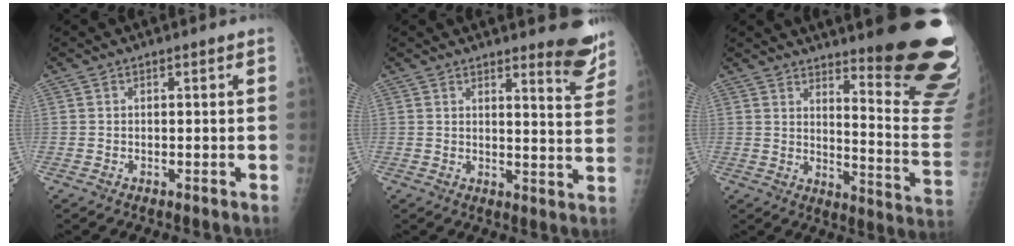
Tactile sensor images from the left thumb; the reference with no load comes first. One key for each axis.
{"total": 7.8, "fx": 6.6, "fy": 1.4, "fz": 4.0, "tx": -0.028, "ty": -0.056, "tz": 0.071}
{"total": 21.3, "fx": 15.7, "fy": 2.5, "fz": 14.2, "tx": -0.158, "ty": -0.149, "tz": 0.201}